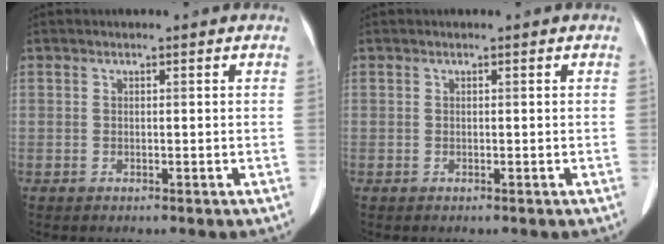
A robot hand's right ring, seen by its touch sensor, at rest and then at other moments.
{"total": 0.0}